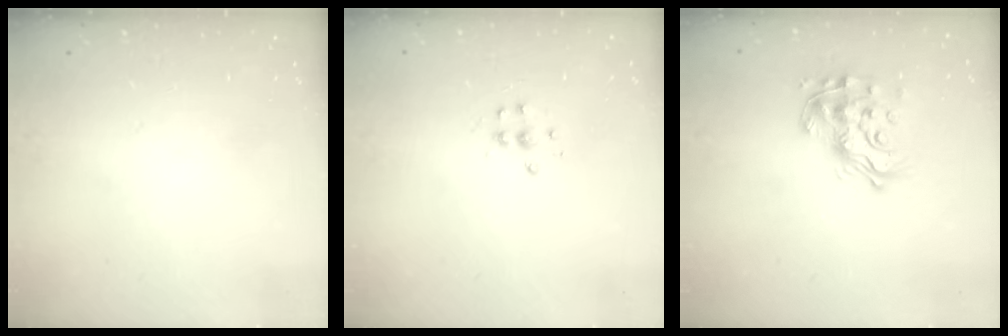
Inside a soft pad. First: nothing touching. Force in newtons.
{"total": 4.5, "press": 4.5, "slide": 0.4}
{"total": 15.6, "press": 15.5, "slide": 1.3}